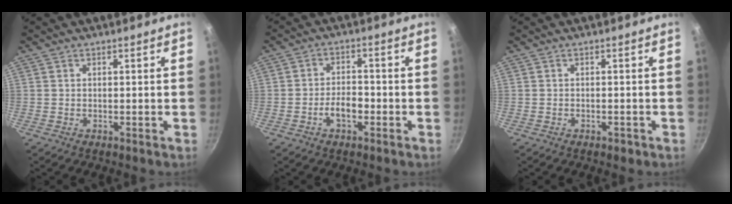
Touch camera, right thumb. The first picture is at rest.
{"total": 4.9, "force": [-2.0, 2.7, 3.5], "torque": [-0.047, 0.026, -0.035]}
{"total": 1.3, "force": [-0.8, 0.7, 0.8], "torque": [-0.015, 0.007, -0.006]}